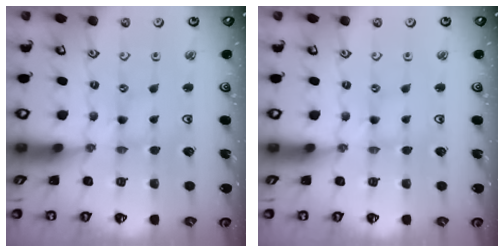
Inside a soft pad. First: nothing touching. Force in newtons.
{"total": 0.0}